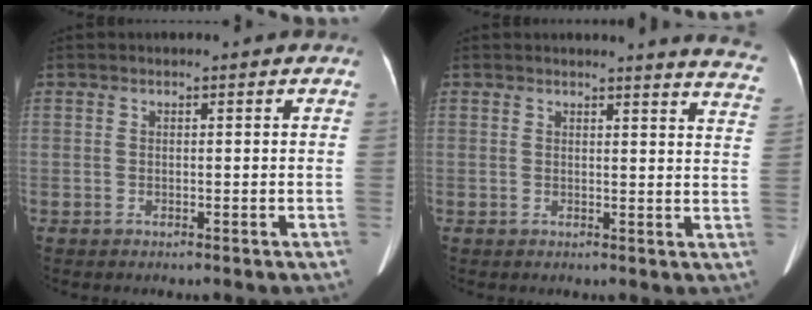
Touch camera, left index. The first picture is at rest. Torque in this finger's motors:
{"motor_torque": [0.65, -1.19, 0.08, 0.04]}